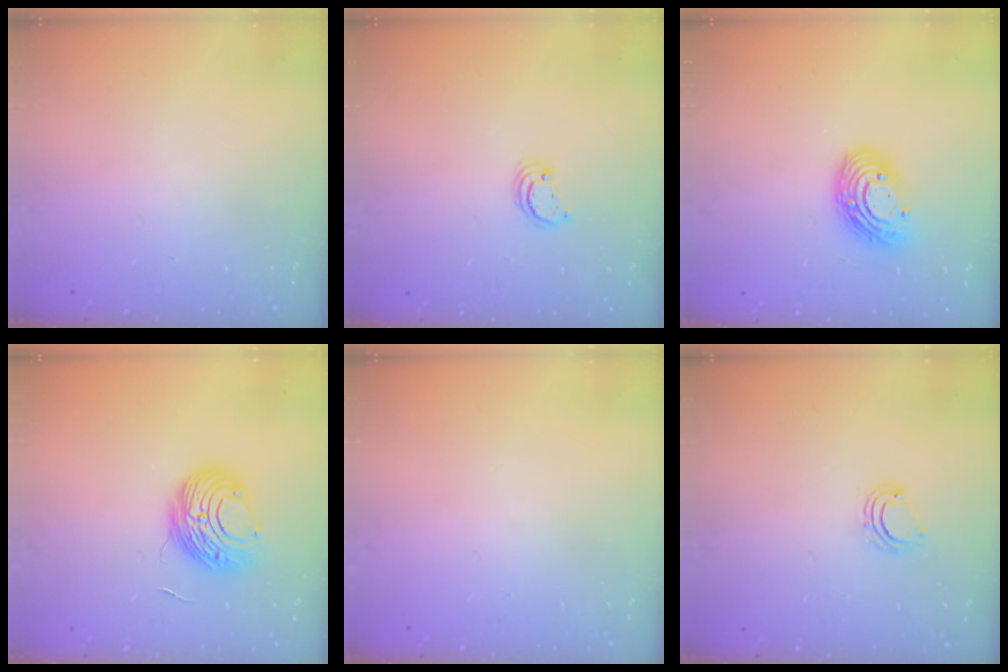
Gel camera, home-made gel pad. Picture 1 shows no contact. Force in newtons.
{"total": 2.6, "press": 2.6, "slide": 0.2}
{"total": 11.5, "press": 11.5, "slide": 0.2}
{"total": 9.9, "press": 9.9, "slide": 0.9}
{"total": 0.0}
{"total": 5.4, "press": 5.4, "slide": 0.5}